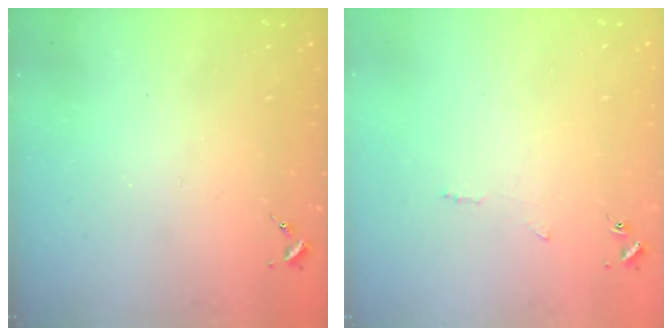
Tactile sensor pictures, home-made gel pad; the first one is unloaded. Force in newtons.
{"total": 2.9, "press": 2.9, "slide": 0.5}